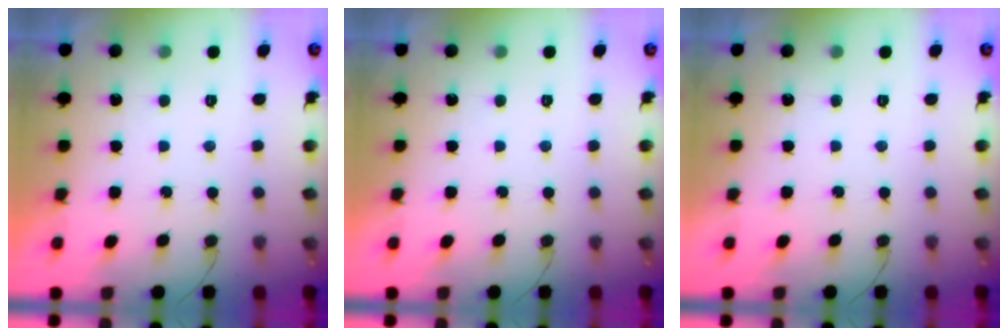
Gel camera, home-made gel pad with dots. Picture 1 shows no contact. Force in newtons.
{"total": 0.0}
{"total": 0.0}